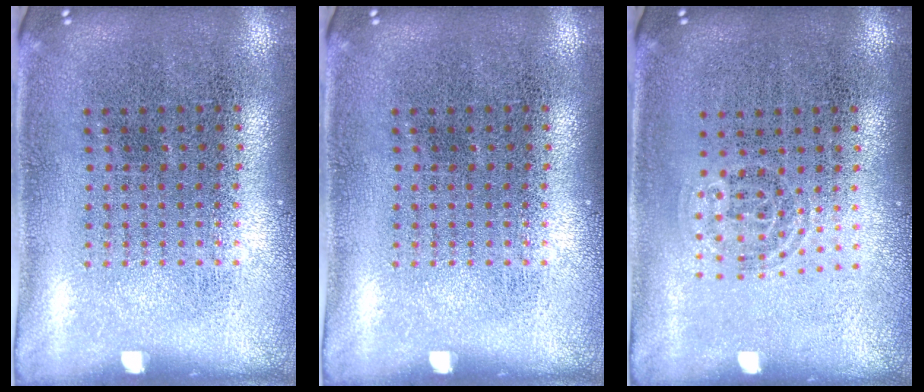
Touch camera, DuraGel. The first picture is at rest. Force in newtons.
{"total": 0.0}
{"total": 0.9, "press": 0.7, "slide": 0.6}